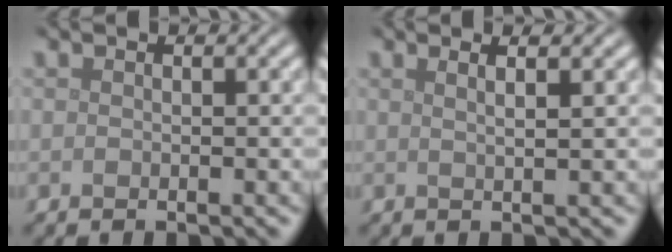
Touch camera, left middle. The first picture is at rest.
{"total": 3.0, "force": [1.6, 1.3, 2.2], "torque": [-0.007, 0.014, -0.010]}